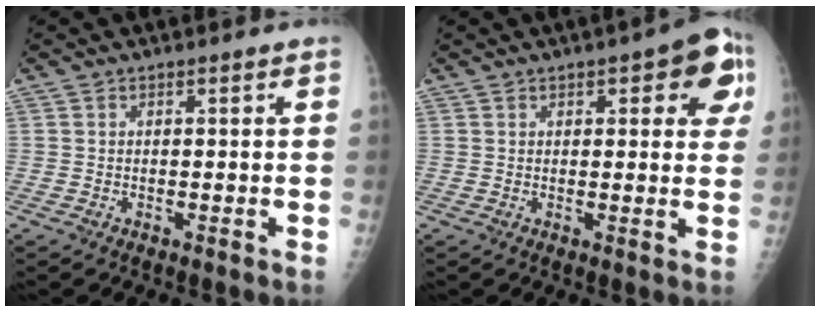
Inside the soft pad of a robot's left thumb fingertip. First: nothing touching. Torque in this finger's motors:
{"motor_torque": [-0.01, 0.14, -0.31, -0.22, 0.12]}